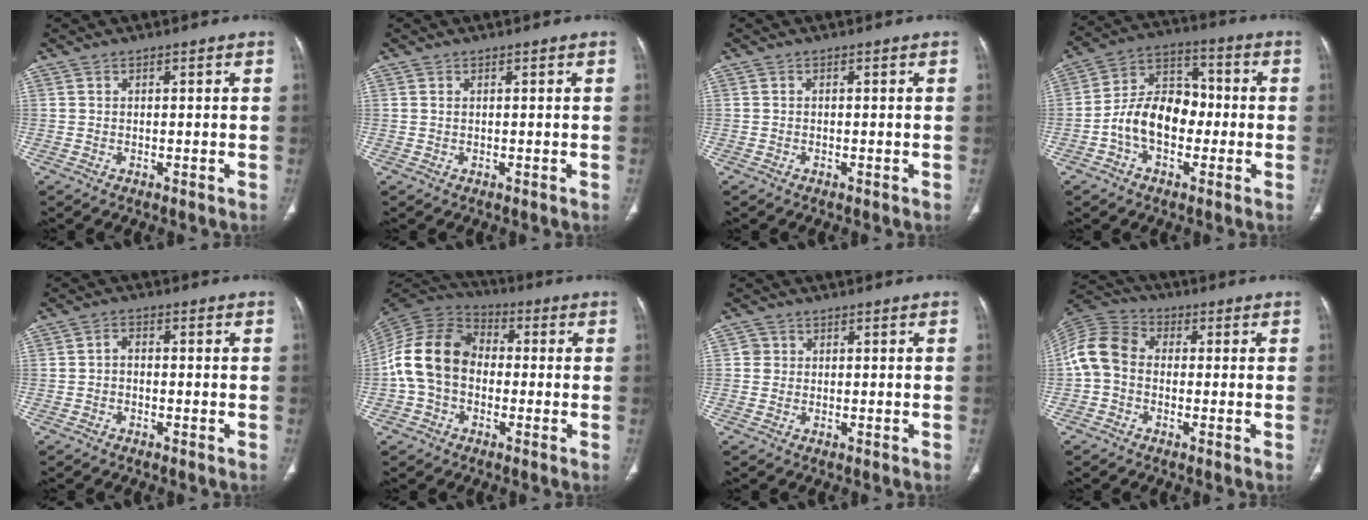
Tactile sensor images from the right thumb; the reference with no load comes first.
{"total": 0.6, "force": [0.2, 0.4, 0.5], "torque": [-0.015, 0.003, 0.004]}
{"total": 0.0}
{"total": 12.7, "force": [-2.5, 8.7, 8.9], "torque": [-0.133, 0.041, -0.054]}
{"total": 2.0, "force": [-0.5, 1.4, 1.3], "torque": [-0.017, 0.009, -0.016]}
{"total": 14.0, "force": [-1.4, 10.6, 9.0], "torque": [-0.171, 0.038, -0.039]}
{"total": 1.7, "force": [0.2, 1.7, 0.3], "torque": [0.005, 0.004, 0.000]}
{"total": 9.6, "force": [-0.8, 7.5, 6.0], "torque": [-0.120, 0.028, -0.031]}